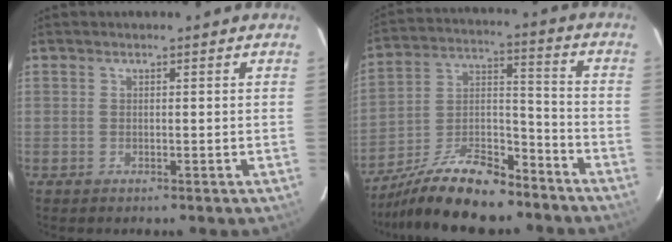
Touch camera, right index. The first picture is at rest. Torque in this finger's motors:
{"motor_torque": [0.71, -1.43, 0.35, 0.02]}